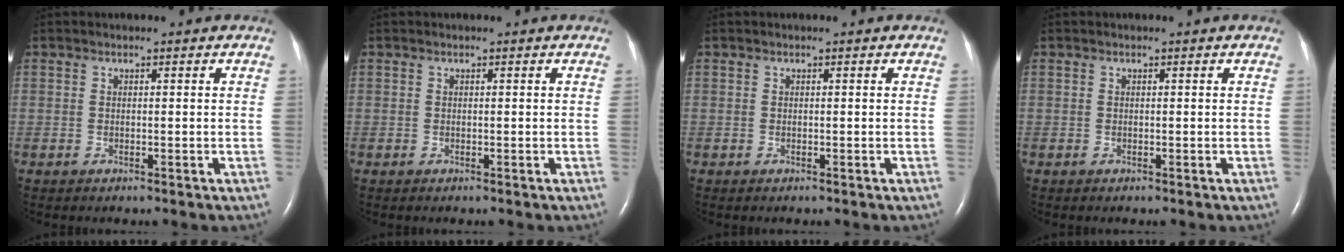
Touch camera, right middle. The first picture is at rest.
{"total": 0.0}
{"total": 0.0}
{"total": 0.0}